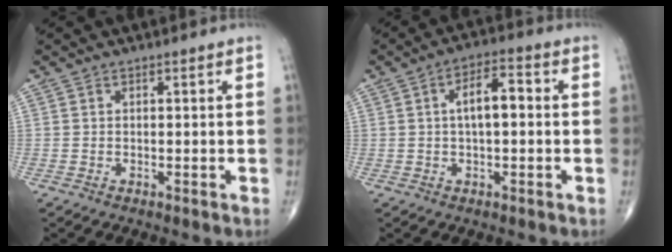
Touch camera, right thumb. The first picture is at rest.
{"total": 6.6, "force": [0.5, 2.8, 6.0], "torque": [-0.095, 0.021, 0.001]}